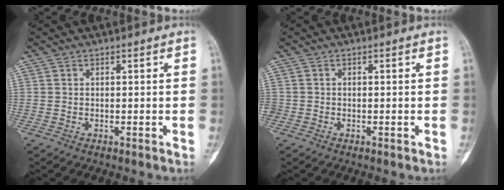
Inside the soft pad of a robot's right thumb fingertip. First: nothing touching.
{"total": 0.7, "force": [-0.3, 0.6, 0.1], "torque": [0.000, 0.003, -0.009]}